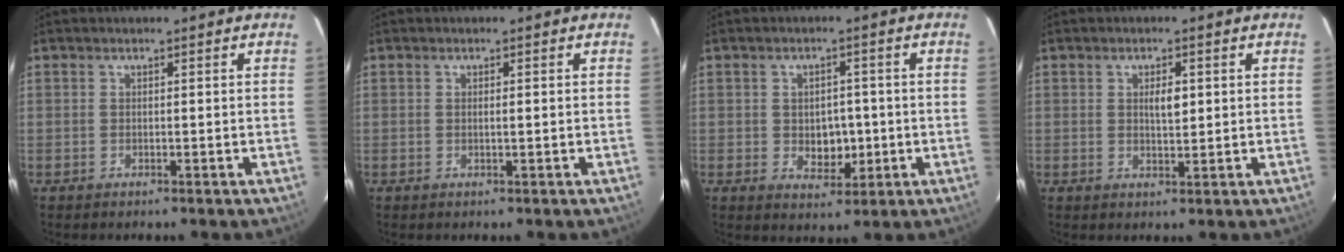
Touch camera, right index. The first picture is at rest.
{"total": 0.7, "force": [0.0, 0.0, 0.7], "torque": [-0.014, -0.001, 0.001]}
{"total": 4.7, "force": [-0.5, 3.2, 3.4], "torque": [-0.041, 0.004, 0.001]}
{"total": 2.8, "force": [0.7, 0.9, 2.5], "torque": [-0.043, -0.001, 0.011]}